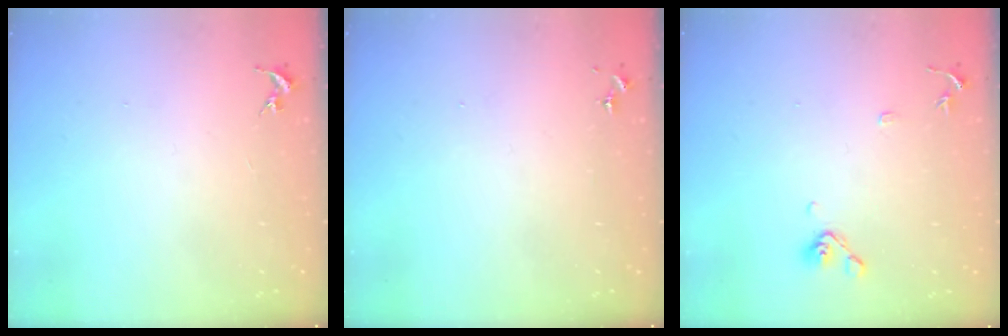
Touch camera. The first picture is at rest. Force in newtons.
{"total": 0.0}
{"total": 8.9, "press": 8.7, "slide": 1.9}